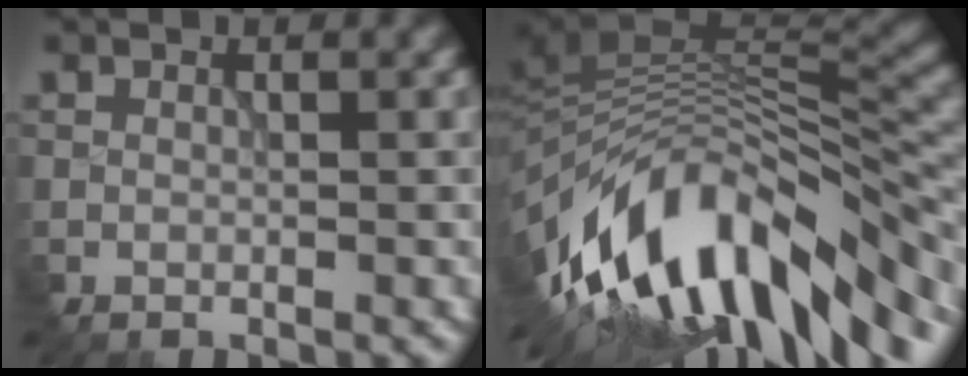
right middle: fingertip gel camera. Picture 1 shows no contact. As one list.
[{"total": 13.7, "force": [-6.9, 5.9, 10.3], "torque": [-0.182, 0.026, -0.118]}]